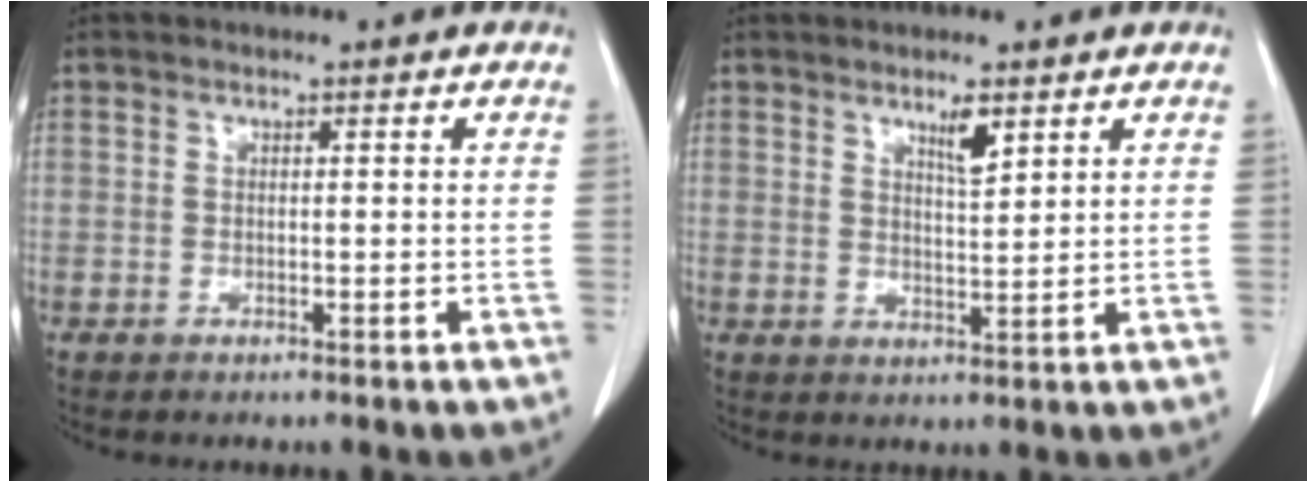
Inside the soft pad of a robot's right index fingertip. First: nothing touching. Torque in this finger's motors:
{"motor_torque": [0.04, 0.10, 0.07, 0.04]}